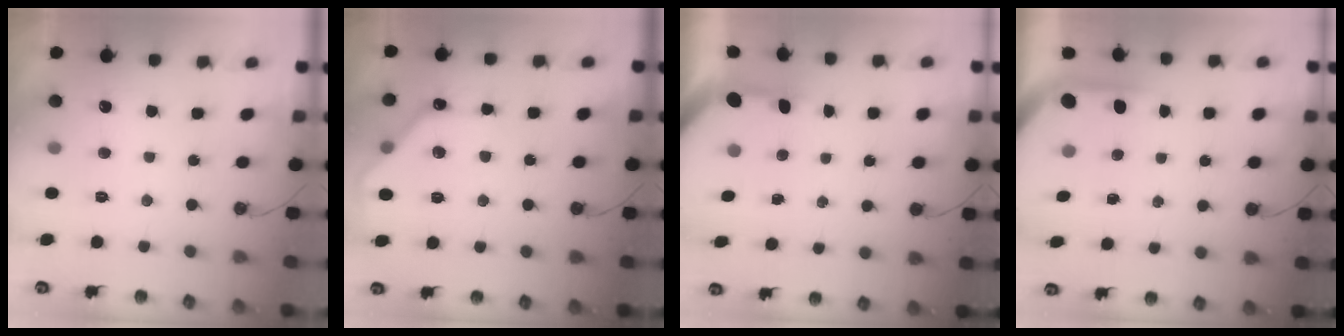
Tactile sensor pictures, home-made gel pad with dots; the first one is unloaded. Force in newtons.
{"total": 11.2, "press": 11.1, "slide": 0.7}
{"total": 3.2, "press": 3.2, "slide": 0.2}
{"total": 3.9, "press": 3.9, "slide": 0.3}